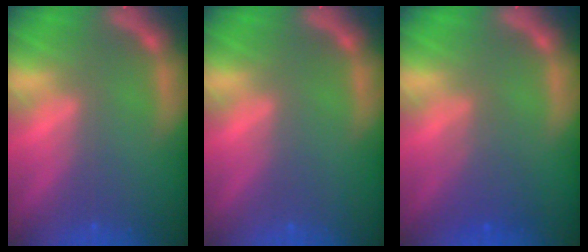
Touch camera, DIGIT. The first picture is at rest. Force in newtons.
{"total": 0.0}
{"total": 2.9}